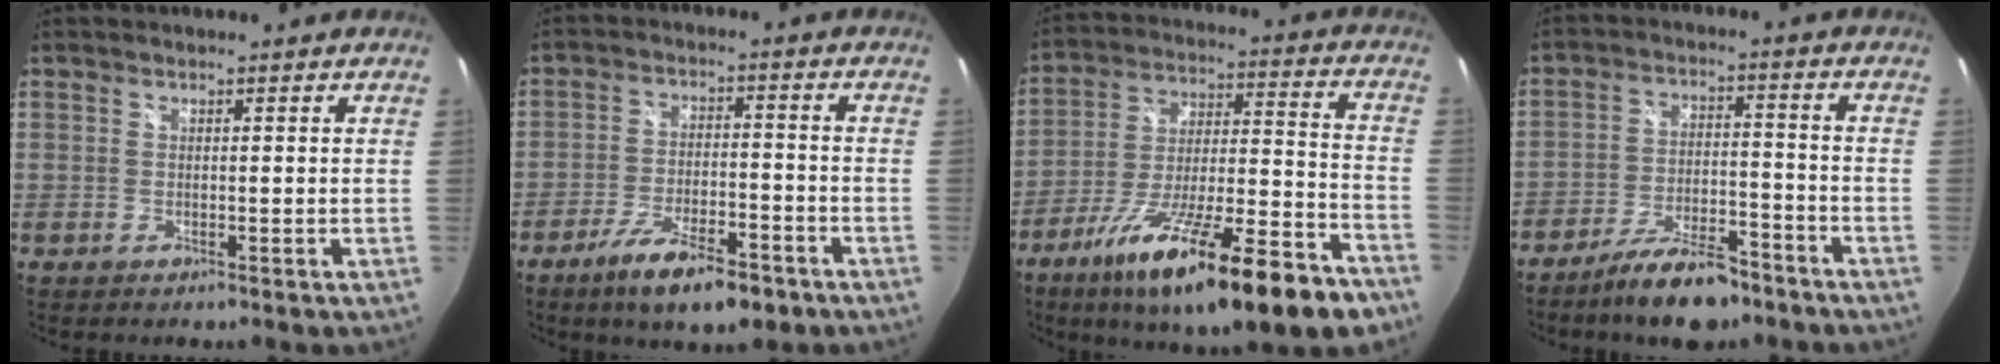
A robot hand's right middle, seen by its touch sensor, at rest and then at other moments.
{"total": 11.7, "force": [-7.7, 3.5, 8.0], "torque": [-0.159, -0.019, -0.126]}
{"total": 25.9, "force": [-16.9, 5.0, 19.0], "torque": [-0.309, -0.048, -0.263]}
{"total": 11.5, "force": [-9.0, 3.6, 6.1], "torque": [-0.123, -0.006, -0.148]}